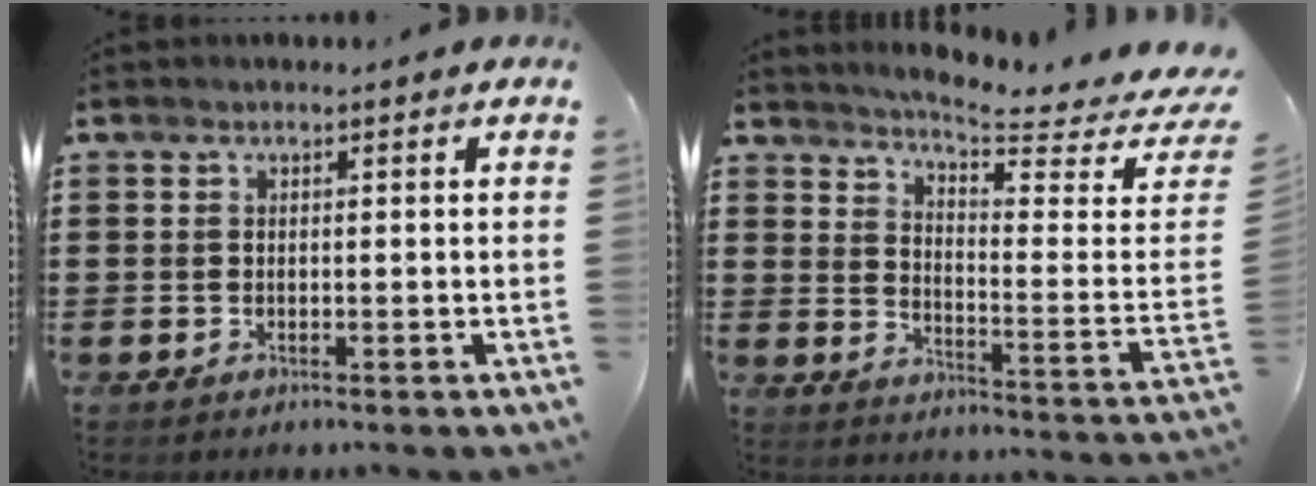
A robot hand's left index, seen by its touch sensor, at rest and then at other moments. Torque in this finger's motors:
{"motor_torque": [1.66, -0.49, 0.23, 0.07]}